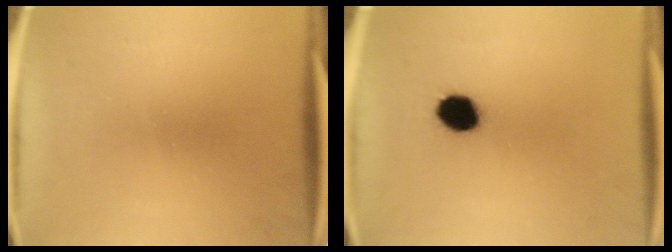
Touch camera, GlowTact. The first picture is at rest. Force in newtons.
{"total": 7.2}